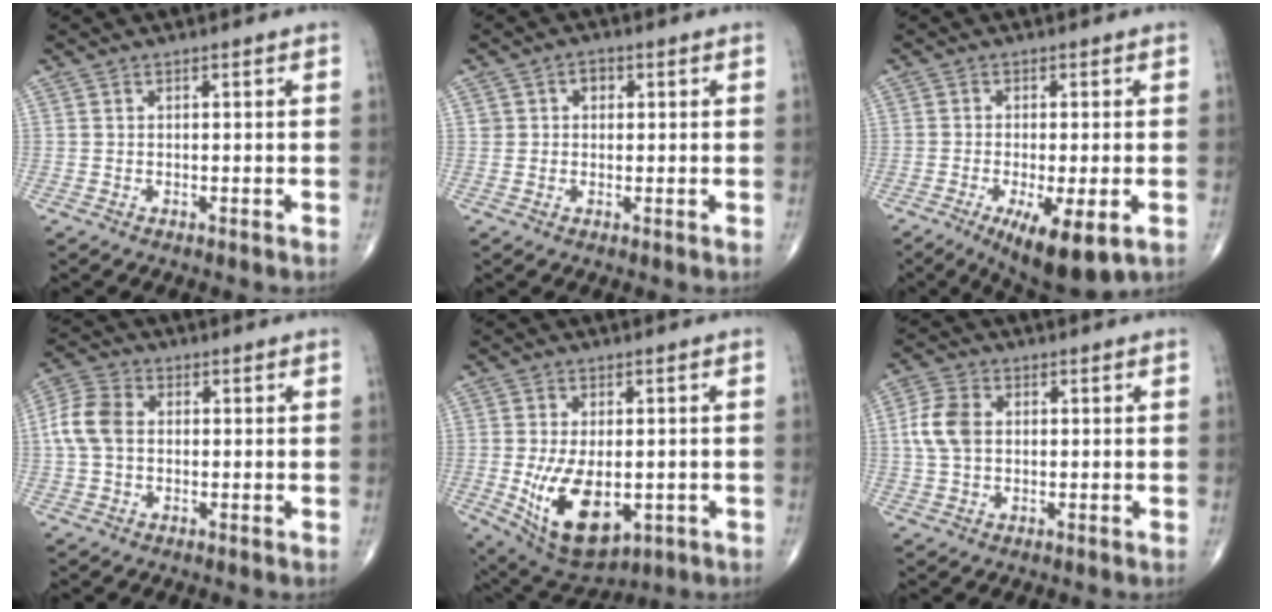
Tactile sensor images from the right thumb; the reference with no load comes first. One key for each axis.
{"total": 2.6, "fx": 0.7, "fy": 2.2, "fz": 1.2, "tx": -0.002, "ty": 0.002, "tz": 0.008}
{"total": 10.4, "fx": -4.3, "fy": 3.0, "fz": 9.0, "tx": -0.143, "ty": -0.018, "tz": -0.062}
{"total": 7.2, "fx": 0.2, "fy": 5.2, "fz": 5.0, "tx": -0.109, "ty": 0.019, "tz": -0.003}
{"total": 13.6, "fx": -2.9, "fy": 7.4, "fz": 11.0, "tx": -0.180, "ty": -0.009, "tz": -0.023}
{"total": 6.6, "fx": 0.7, "fy": 4.6, "fz": 4.7, "tx": -0.101, "ty": 0.009, "tz": 0.010}